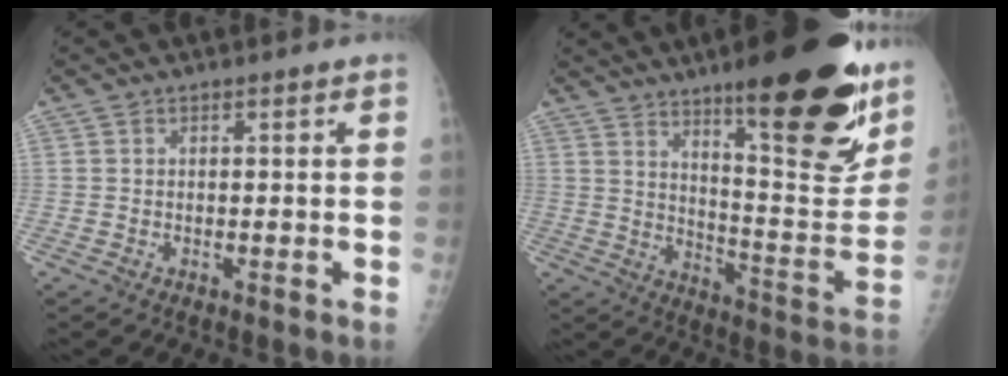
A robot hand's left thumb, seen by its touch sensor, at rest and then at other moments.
{"total": 27.3, "force": [15.3, 6.6, 21.6], "torque": [-0.267, -0.072, 0.230]}